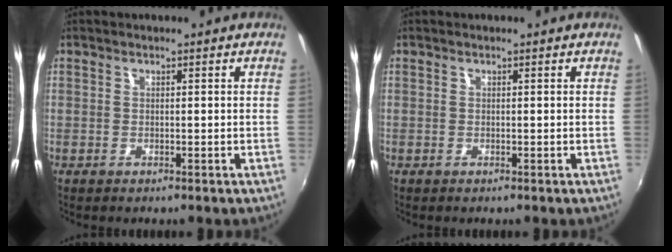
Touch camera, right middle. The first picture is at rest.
{"total": 0.0}